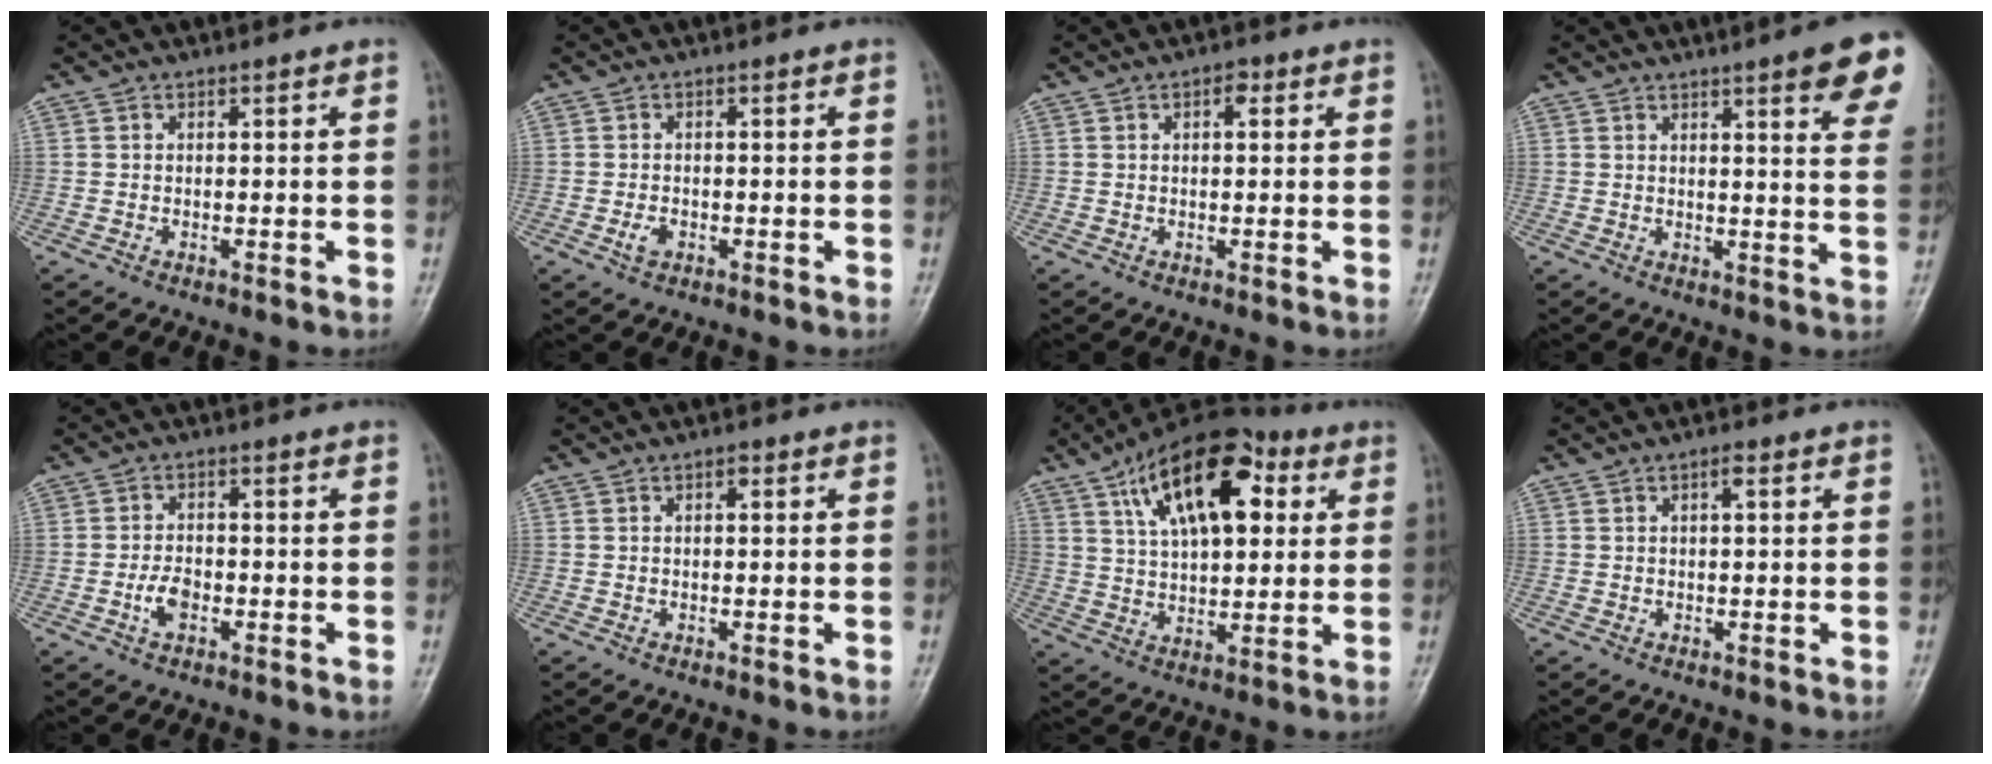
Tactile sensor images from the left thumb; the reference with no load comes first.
{"total": 2.2, "force": [-0.9, 1.4, 1.4], "torque": [-0.024, 0.004, -0.016]}
{"total": 2.4, "force": [0.9, 1.2, 1.8], "torque": [-0.022, 0.002, 0.009]}
{"total": 12.4, "force": [7.2, 2.1, 9.8], "torque": [-0.097, -0.027, 0.077]}
{"total": 3.9, "force": [-1.4, 2.3, 2.8], "torque": [-0.050, 0.010, -0.027]}
{"total": 1.5, "force": [0.5, 0.8, 1.1], "torque": [-0.014, 0.002, 0.005]}
{"total": 19.8, "force": [7.6, 10.0, 15.4], "torque": [-0.220, -0.002, 0.118]}
{"total": 1.8, "force": [0.7, 0.7, 1.6], "torque": [-0.026, 0.002, 0.007]}